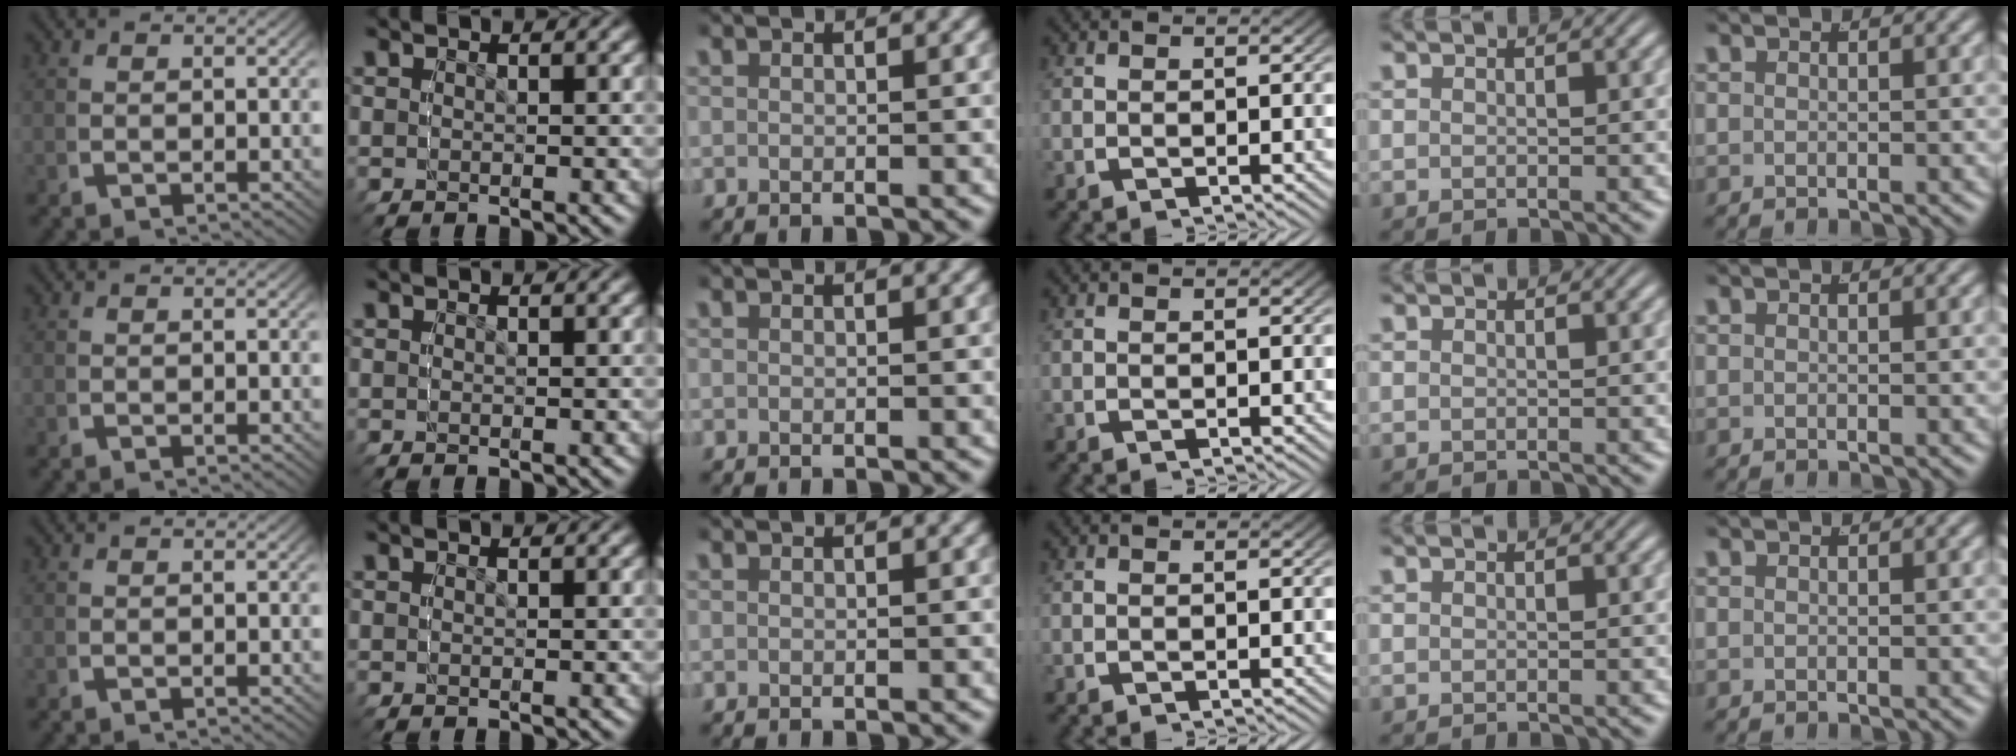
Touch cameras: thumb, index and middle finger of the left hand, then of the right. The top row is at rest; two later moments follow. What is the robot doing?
{"motion": "grasp_and_lifting", "object": "bottle"}